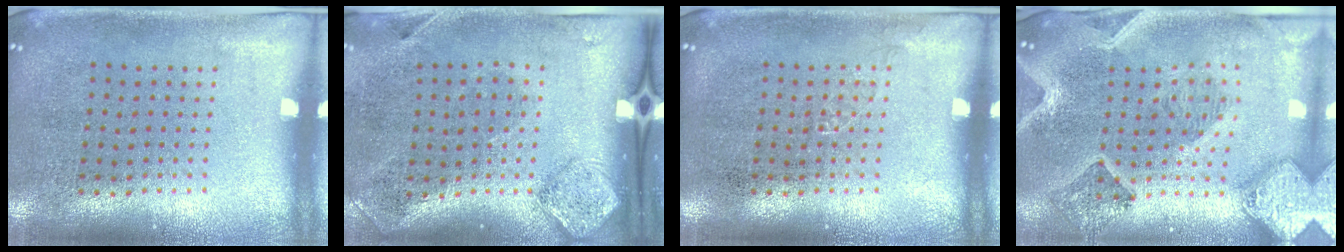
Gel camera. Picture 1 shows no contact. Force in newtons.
{"total": 2.0, "press": 1.1, "slide": 1.7}
{"total": 0.6, "press": 0.6, "slide": 0.1}
{"total": 2.2, "press": 2.0, "slide": 0.9}